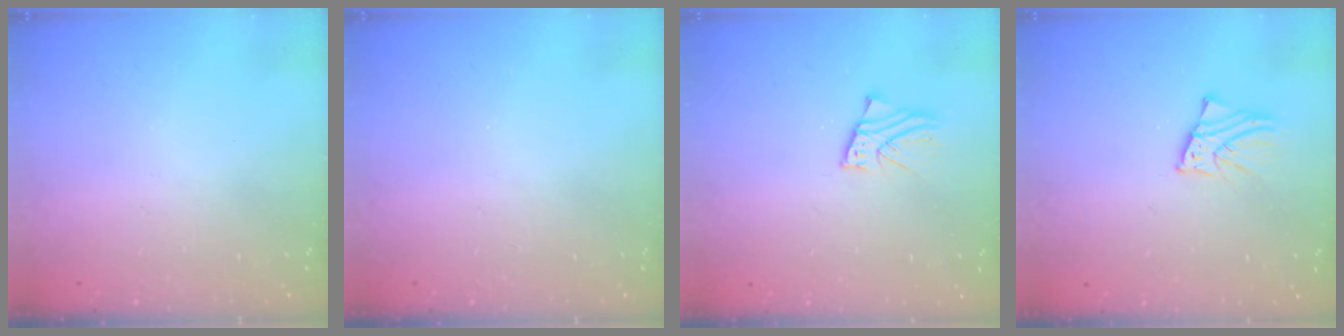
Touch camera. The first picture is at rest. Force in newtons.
{"total": 0.0}
{"total": 2.4, "press": 2.4, "slide": 0.2}
{"total": 2.6, "press": 2.6, "slide": 0.2}